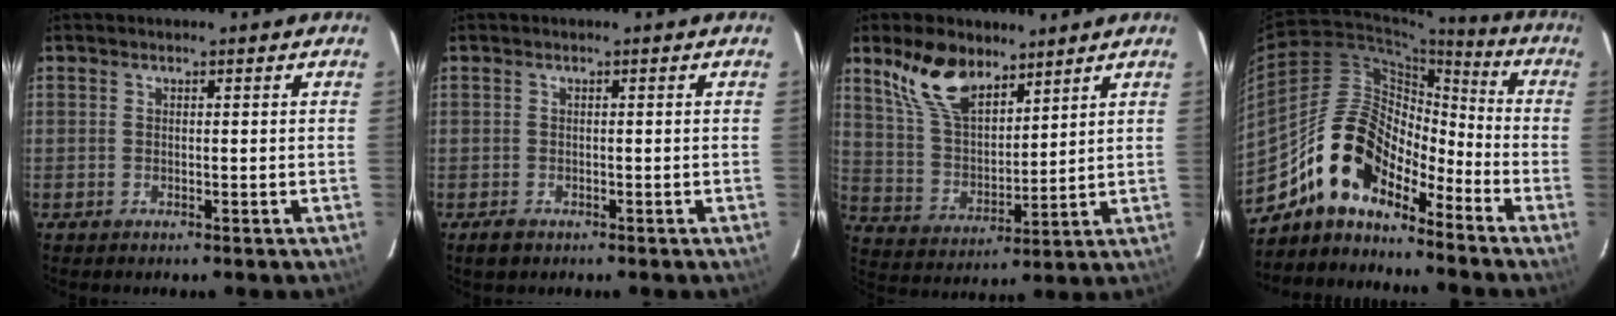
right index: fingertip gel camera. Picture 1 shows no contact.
{"total": 2.1, "force": [-1.2, 1.5, 0.7], "torque": [-0.016, -0.002, -0.020]}
{"total": 12.6, "force": [8.6, 6.1, 6.8], "torque": [-0.135, 0.019, 0.176]}
{"total": 13.5, "force": [-10.5, 5.9, 6.0], "torque": [-0.105, 0.027, -0.200]}